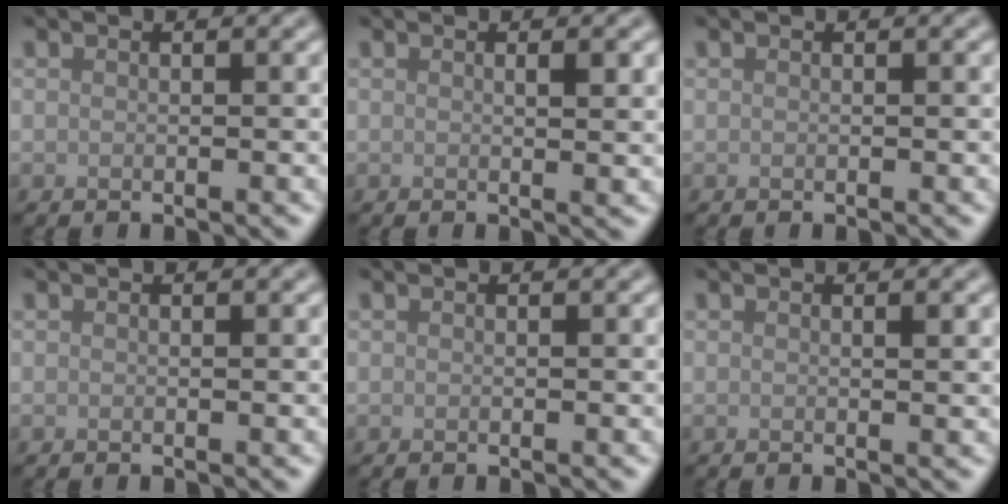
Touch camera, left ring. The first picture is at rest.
{"total": 1.4, "force": [0.4, 0.3, 1.3], "torque": [-0.018, -0.002, 0.004]}
{"total": 0.0}
{"total": 0.0}
{"total": 0.0}
{"total": 0.7, "force": [0.3, 0.1, 0.7], "torque": [-0.008, -0.002, 0.004]}